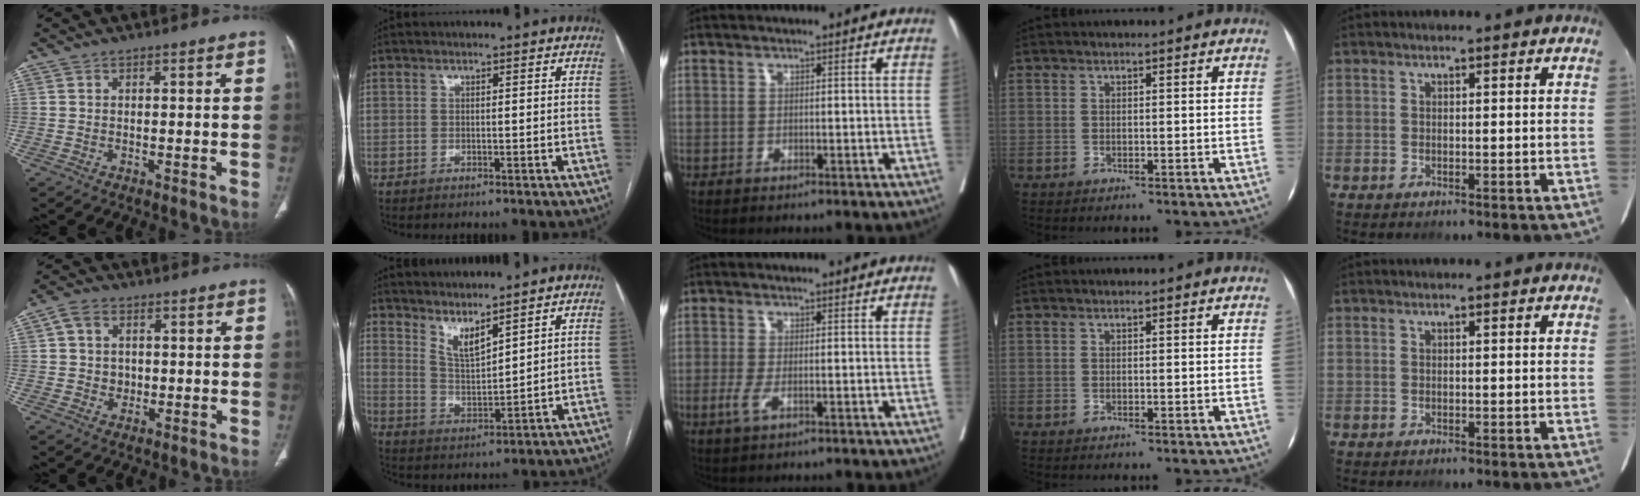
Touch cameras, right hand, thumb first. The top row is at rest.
{"thumb": {"total": 5.0, "force": [0.6, 4.2, 2.8], "torque": [-0.033, 0.001, 0.008]}, "index": {"total": 5.0, "force": [4.2, 0.7, 2.6], "torque": [-0.056, -0.014, 0.091]}, "middle": {"total": 2.0, "force": [-0.7, 0.5, 1.8], "torque": [-0.042, -0.006, -0.013]}}